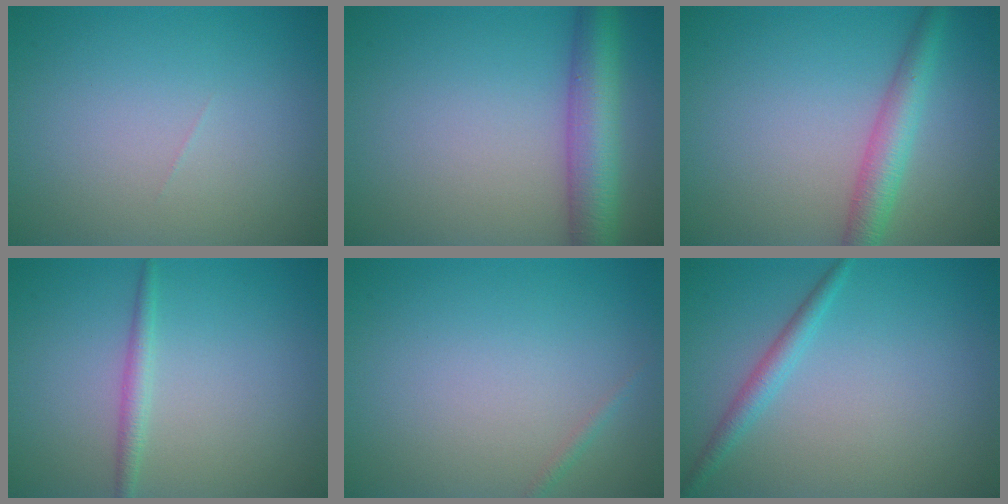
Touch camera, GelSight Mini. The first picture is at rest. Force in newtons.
{"total": 5.9, "press": 5.9, "slide": 0.2}
{"total": 3.5, "press": 3.5, "slide": 0.1}
{"total": 1.4, "press": 1.4, "slide": 0.1}
{"total": 0.6, "press": 0.6, "slide": 0.0}
{"total": 1.8, "press": 1.8, "slide": 0.1}